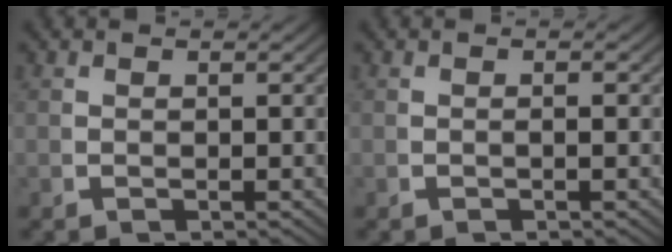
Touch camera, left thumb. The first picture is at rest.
{"total": 0.6, "force": [-0.2, 0.2, 0.5], "torque": [-0.009, 0.003, -0.005]}